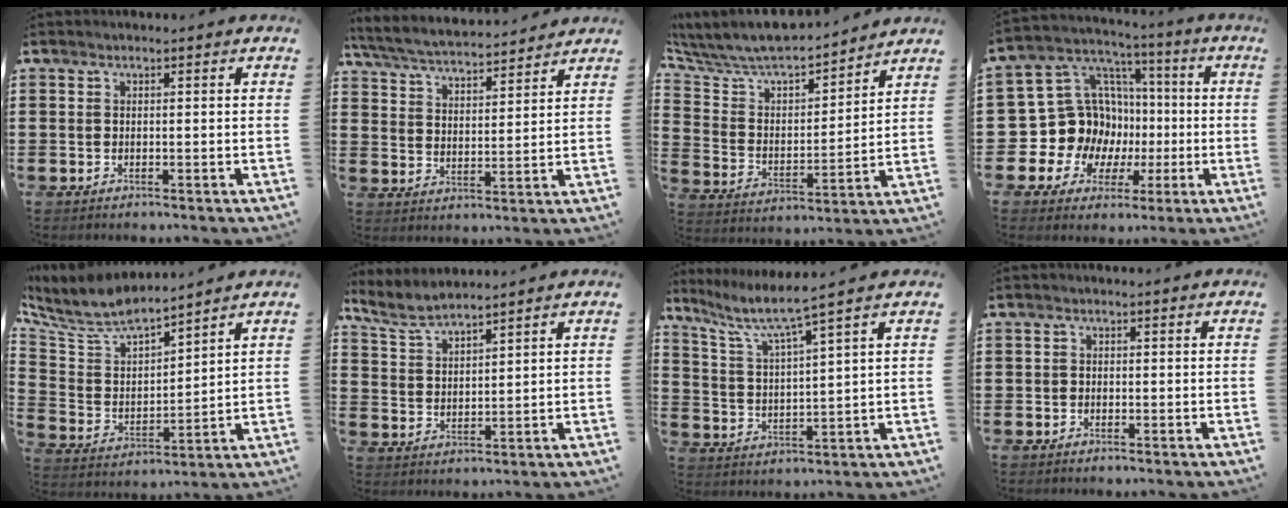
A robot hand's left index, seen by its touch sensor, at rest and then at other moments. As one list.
[{"total": 5.0, "force": [4.8, 0.3, 1.2], "torque": [-0.047, -0.029, 0.080]}, {"total": 7.4, "force": [7.0, 1.1, 2.0], "torque": [-0.075, -0.055, 0.116]}, {"total": 14.1, "force": [-0.8, 13.2, 4.8], "torque": [-0.143, -0.021, 0.007]}, {"total": 7.5, "force": [6.8, 1.4, 2.7], "torque": [-0.086, -0.044, 0.116]}, {"total": 4.5, "force": [4.2, 0.6, 1.5], "torque": [-0.046, -0.013, 0.077]}, {"total": 4.8, "force": [3.7, 0.0, 3.1], "torque": [-0.082, -0.028, 0.052]}, {"total": 0.7, "force": [-0.4, 0.5, 0.2], "torque": [-0.005, 0.000, -0.009]}]